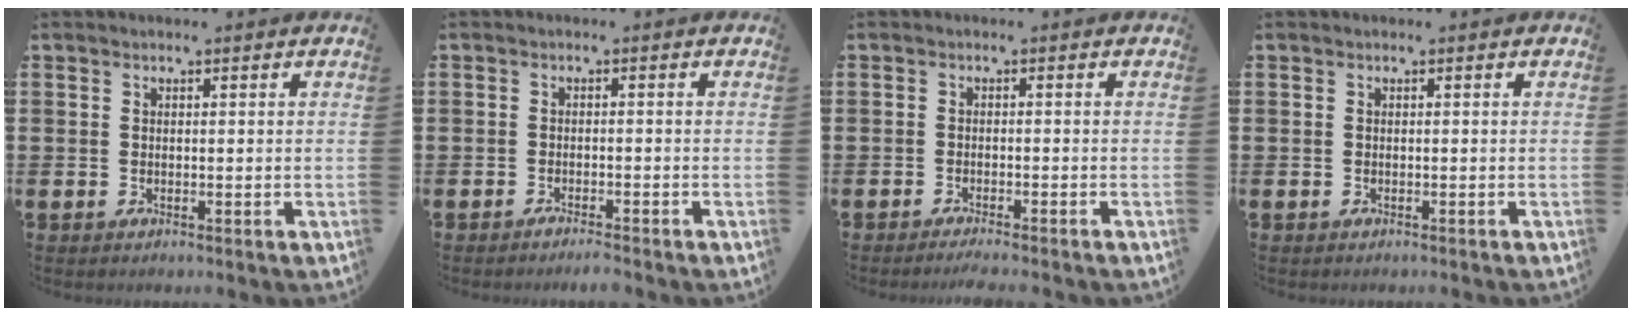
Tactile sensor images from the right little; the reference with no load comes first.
{"total": 1.3, "force": [-1.2, 0.0, 0.4], "torque": [-0.009, -0.001, -0.024]}
{"total": 1.3, "force": [-1.2, -0.1, 0.5], "torque": [-0.007, -0.001, -0.022]}
{"total": 0.0}